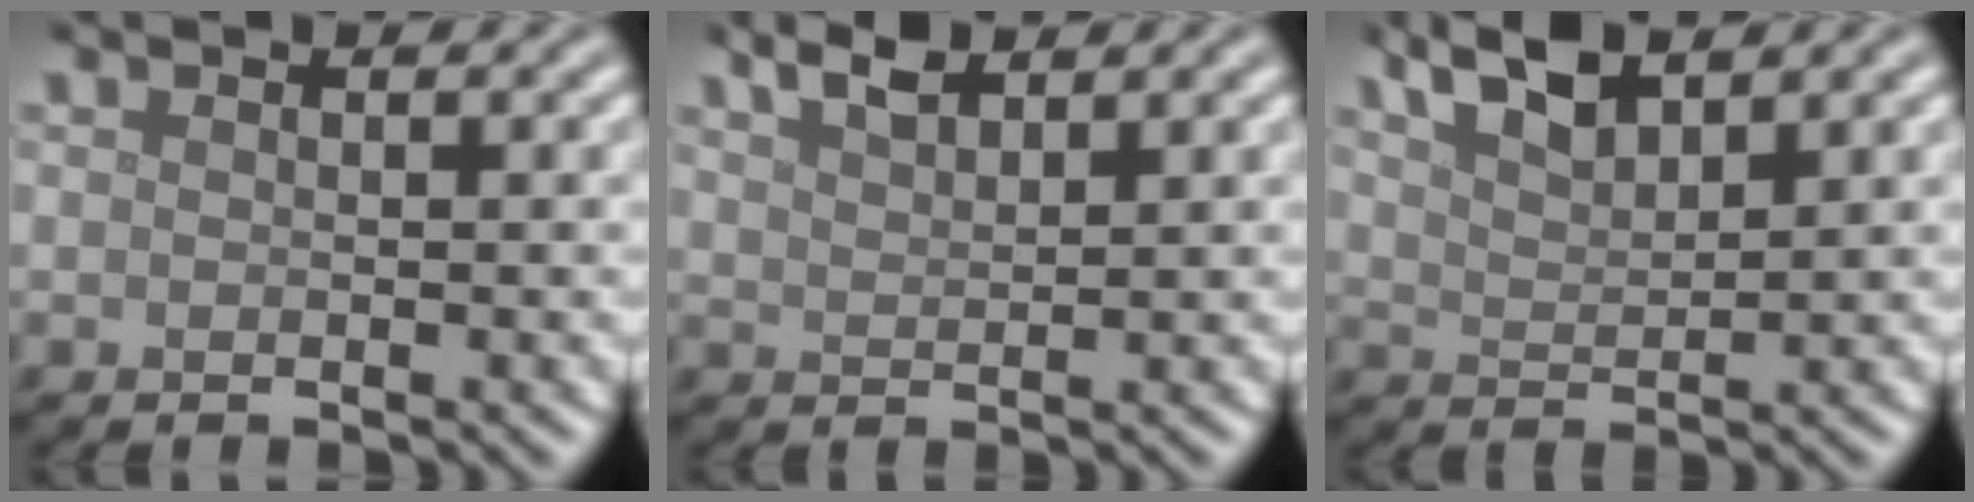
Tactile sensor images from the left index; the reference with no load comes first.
{"total": 2.5, "force": [2.1, 0.5, 1.2], "torque": [-0.021, 0.012, 0.038]}
{"total": 4.0, "force": [3.1, 1.0, 2.3], "torque": [-0.052, 0.008, 0.060]}